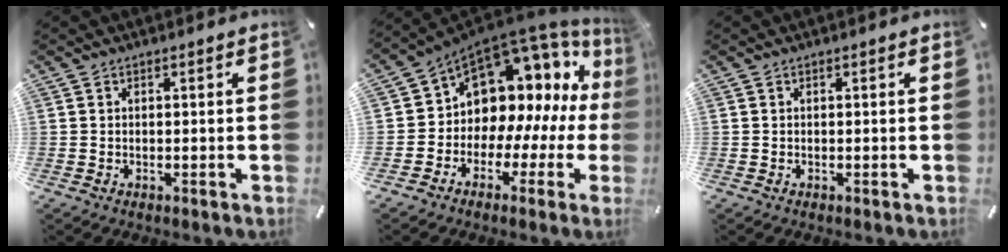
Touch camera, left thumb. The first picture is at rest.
{"total": 11.4, "force": [5.0, 8.9, 5.0], "torque": [-0.088, -0.065, 0.090]}
{"total": 0.0}